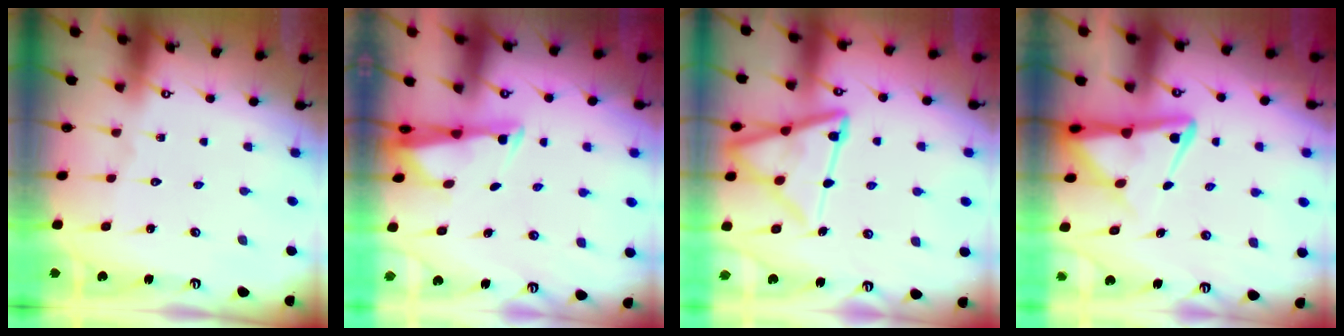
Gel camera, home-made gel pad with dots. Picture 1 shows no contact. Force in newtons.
{"total": 2.8, "press": 2.7, "slide": 0.7}
{"total": 16.2, "press": 16.1, "slide": 1.6}
{"total": 6.8, "press": 6.7, "slide": 0.8}